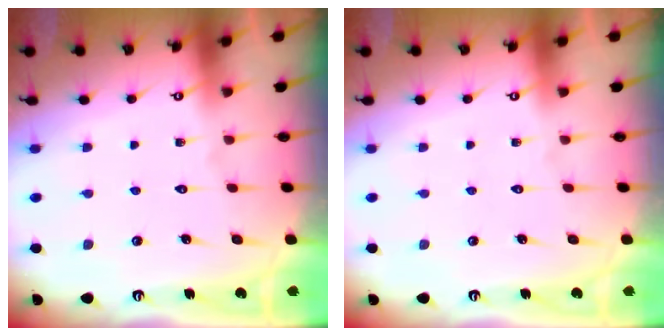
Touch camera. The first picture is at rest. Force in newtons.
{"total": 0.0}